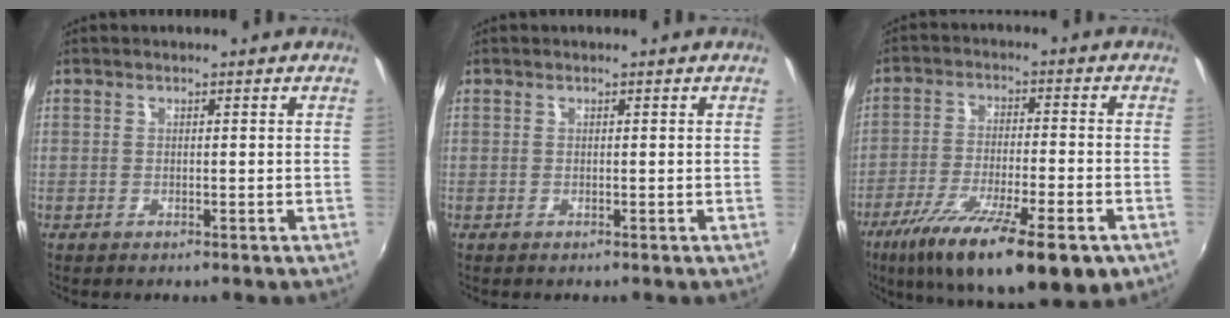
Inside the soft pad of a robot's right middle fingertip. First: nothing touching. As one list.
[{"total": 0.0}, {"total": 19.0, "force": [-11.4, 4.4, 14.6], "torque": [-0.261, -0.056, -0.185]}]